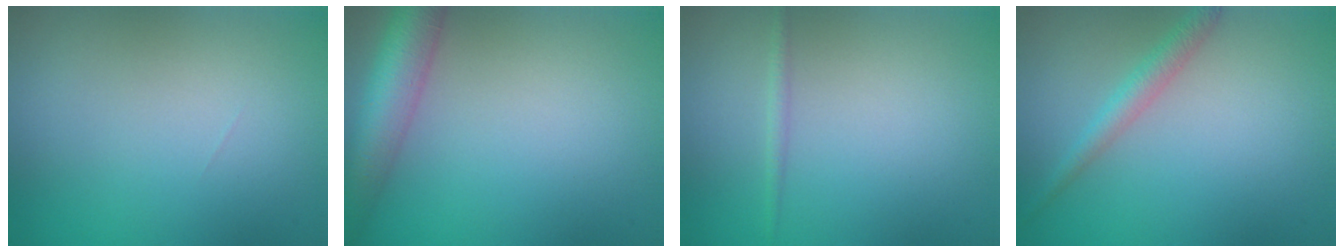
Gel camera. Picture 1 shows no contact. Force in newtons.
{"total": 5.6, "press": 5.6, "slide": 0.2}
{"total": 0.8, "press": 0.8, "slide": 0.1}
{"total": 1.9, "press": 1.9, "slide": 0.1}